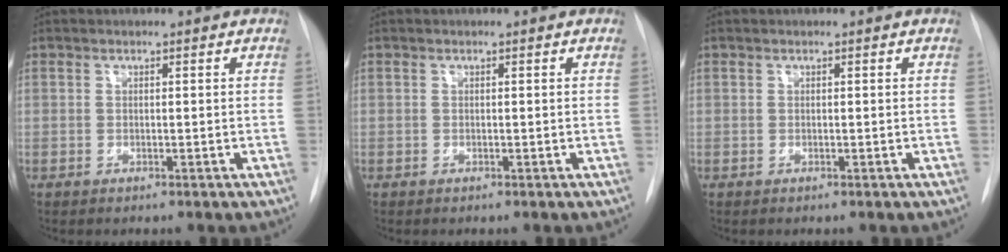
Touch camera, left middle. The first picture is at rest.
{"total": 0.0}
{"total": 0.0}